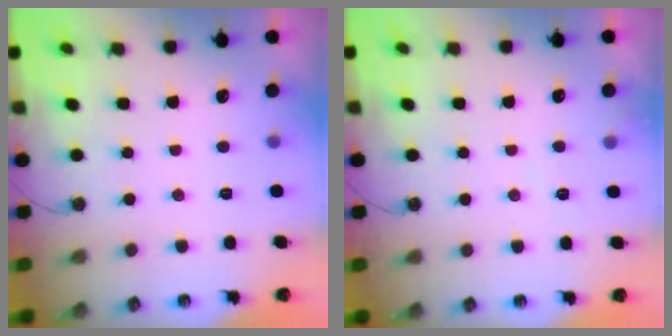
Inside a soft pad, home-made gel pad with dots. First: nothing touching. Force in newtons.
{"total": 4.2, "press": 4.1, "slide": 0.7}